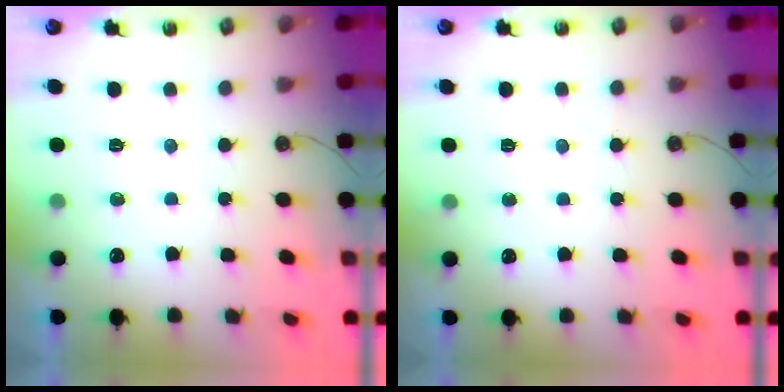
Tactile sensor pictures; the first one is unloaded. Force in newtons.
{"total": 2.5, "press": 2.5, "slide": 0.3}